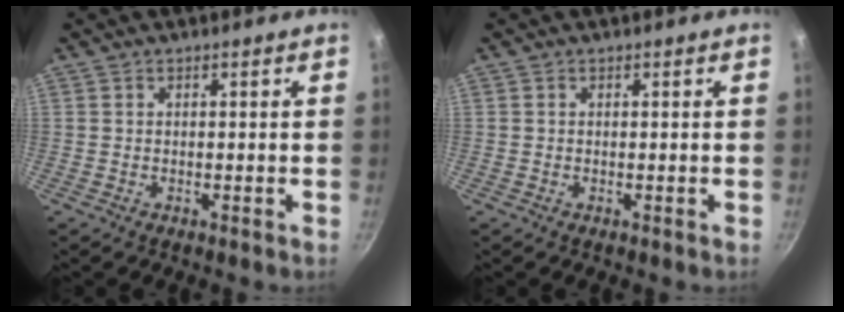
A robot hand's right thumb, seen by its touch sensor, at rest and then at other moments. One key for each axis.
{"total": 0.0}